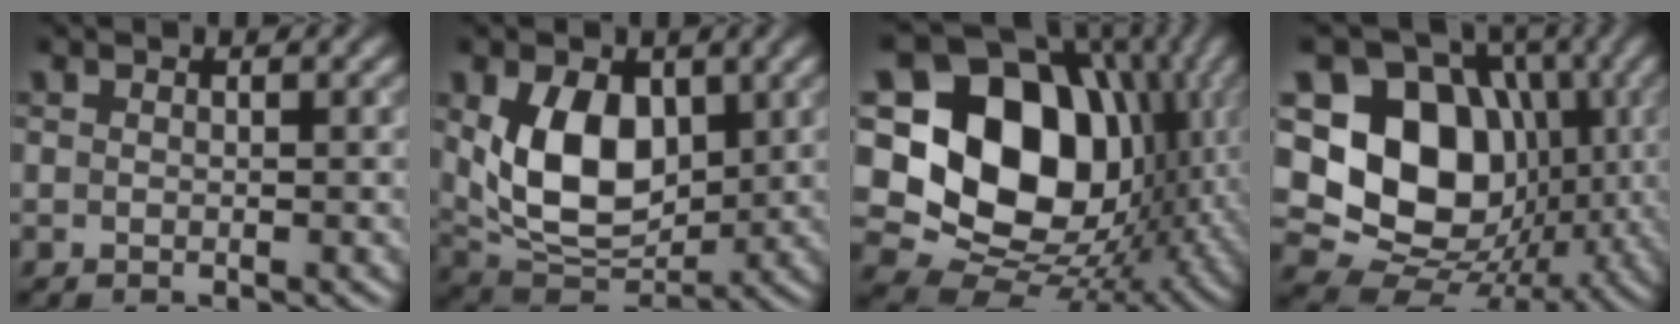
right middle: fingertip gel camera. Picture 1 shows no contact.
{"total": 8.1, "force": [1.5, 5.2, 6.0], "torque": [-0.116, -0.014, 0.030]}
{"total": 18.3, "force": [3.0, 14.2, 11.1], "torque": [-0.194, 0.002, 0.060]}
{"total": 14.4, "force": [0.8, 11.7, 8.4], "torque": [-0.135, 0.006, -0.001]}